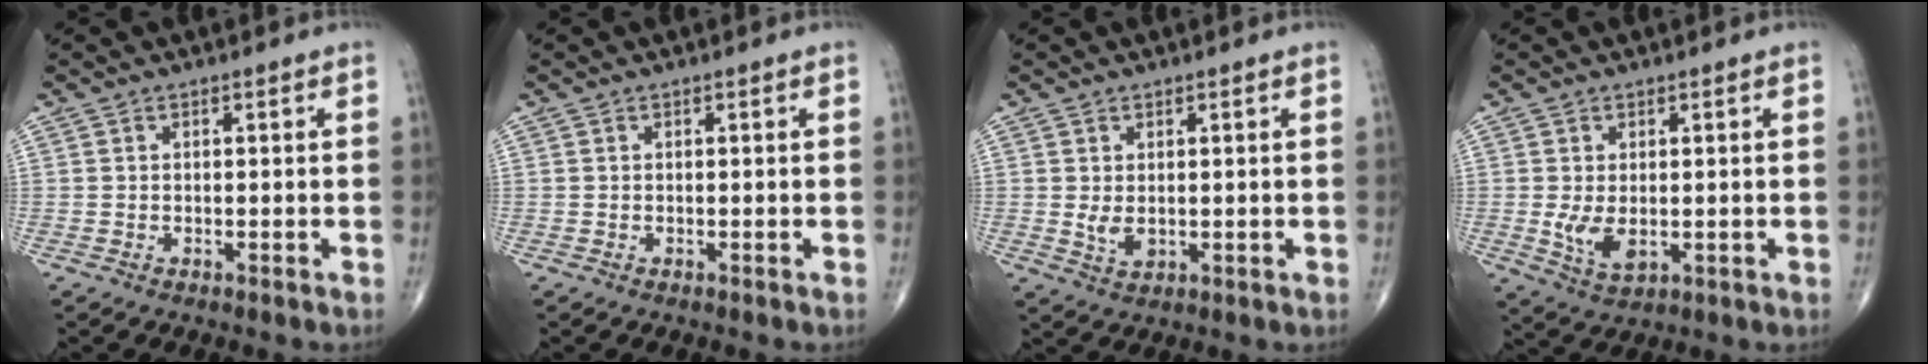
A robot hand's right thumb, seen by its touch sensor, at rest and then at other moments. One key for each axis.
{"total": 0.0}
{"total": 3.0, "fx": 0.3, "fy": 1.9, "fz": 2.3, "tx": -0.036, "ty": -0.010, "tz": 0.013}
{"total": 5.5, "fx": -0.3, "fy": 3.2, "fz": 4.5, "tx": -0.083, "ty": -0.015, "tz": 0.004}